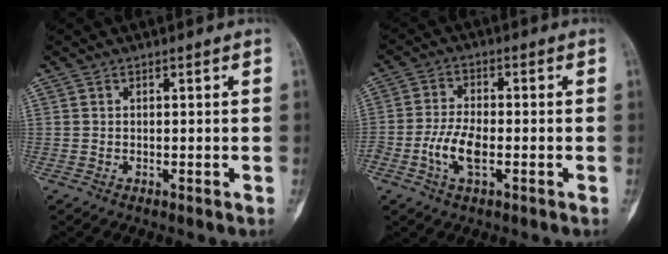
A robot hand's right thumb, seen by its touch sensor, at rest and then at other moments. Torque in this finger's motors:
{"motor_torque": [-0.17, -0.27, 0.23, 0.24, 0.08]}